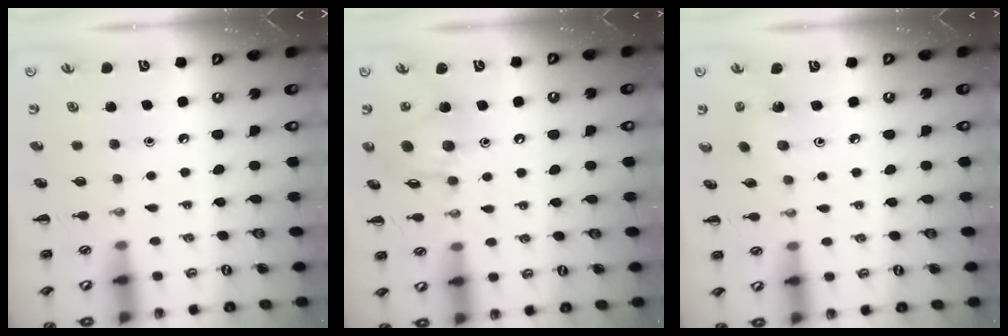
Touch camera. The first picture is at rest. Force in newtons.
{"total": 11.7, "press": 11.4, "slide": 2.5}
{"total": 2.1, "press": 1.9, "slide": 0.7}